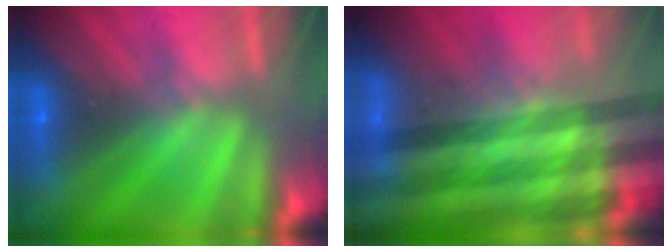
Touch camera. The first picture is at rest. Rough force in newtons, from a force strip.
{"total": 6.3}